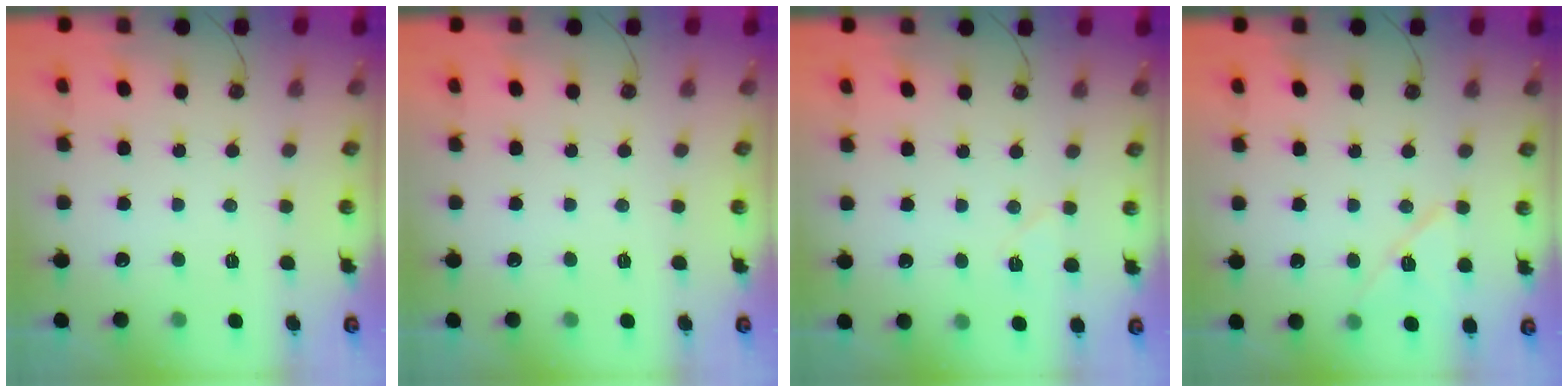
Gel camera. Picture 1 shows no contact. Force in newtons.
{"total": 0.0}
{"total": 6.1, "press": 5.5, "slide": 2.6}
{"total": 10.3, "press": 10.1, "slide": 1.6}